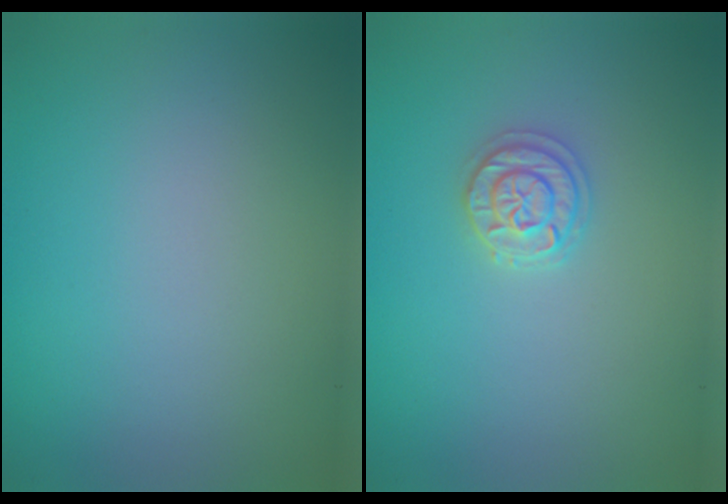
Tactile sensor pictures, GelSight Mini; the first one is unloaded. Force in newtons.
{"total": 2.1, "press": 2.1, "slide": 0.5}